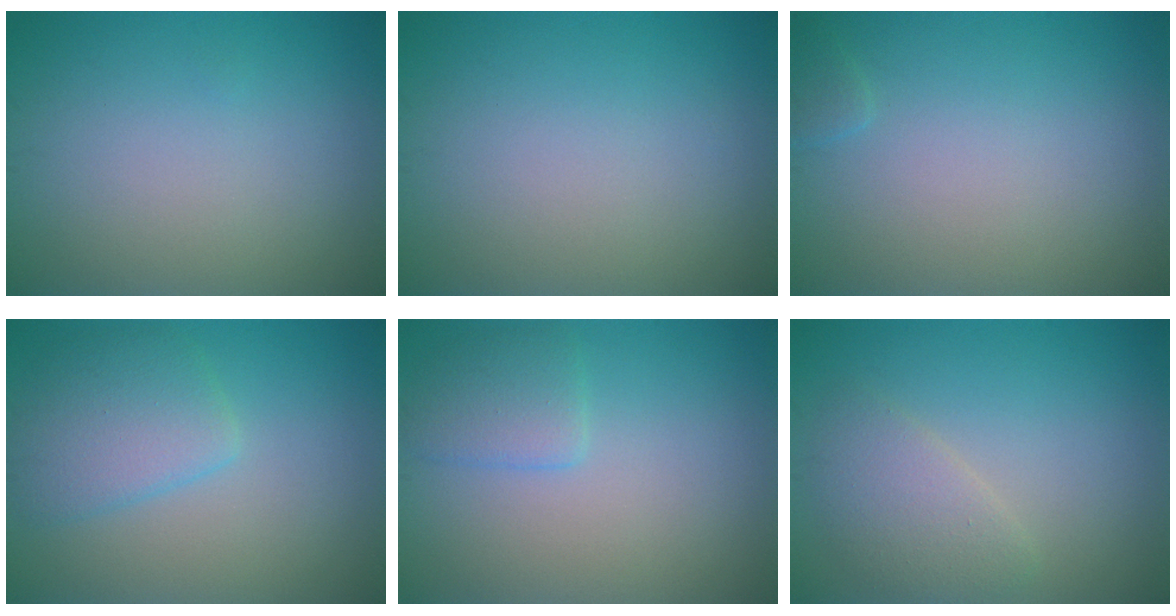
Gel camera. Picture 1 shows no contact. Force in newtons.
{"total": 0.0}
{"total": 0.7, "press": 0.7, "slide": 0.1}
{"total": 3.9, "press": 3.9, "slide": 0.3}
{"total": 2.3, "press": 2.3, "slide": 0.1}
{"total": 2.7, "press": 2.7, "slide": 0.2}